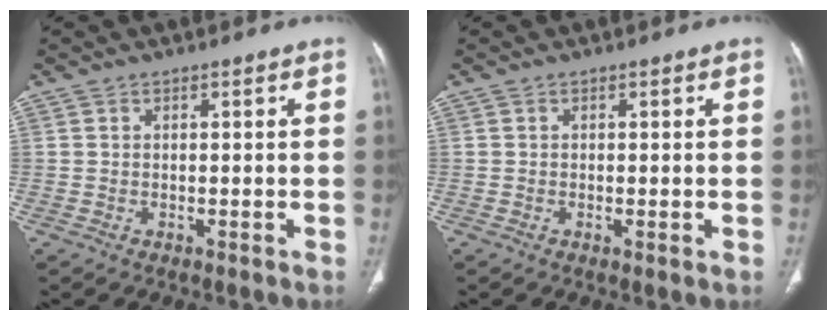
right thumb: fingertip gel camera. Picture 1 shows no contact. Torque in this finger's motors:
{"motor_torque": [-0.56, -0.29, 0.46, -0.02, -0.03]}